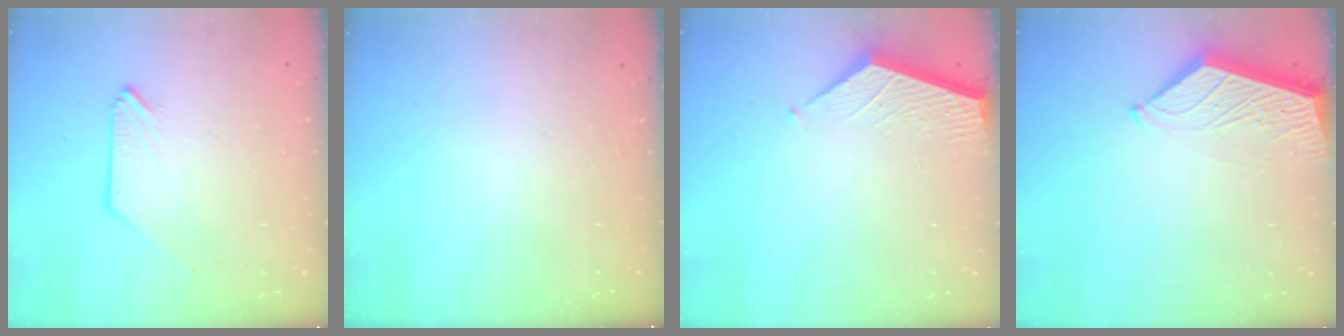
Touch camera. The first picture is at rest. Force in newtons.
{"total": 0.0}
{"total": 2.4, "press": 2.4, "slide": 0.2}
{"total": 3.8, "press": 3.7, "slide": 0.5}